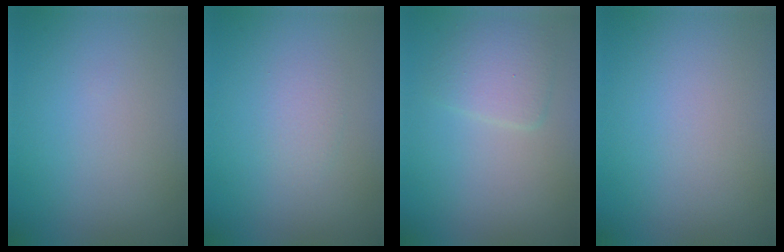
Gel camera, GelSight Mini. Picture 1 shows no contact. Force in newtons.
{"total": 1.1, "press": 1.1, "slide": 0.1}
{"total": 2.4, "press": 2.4, "slide": 0.0}
{"total": 0.0}